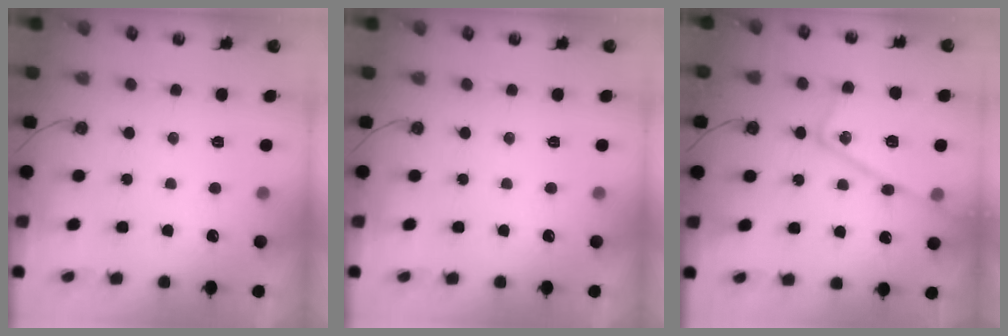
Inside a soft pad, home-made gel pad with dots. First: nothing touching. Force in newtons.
{"total": 0.0}
{"total": 19.9, "press": 19.8, "slide": 1.6}